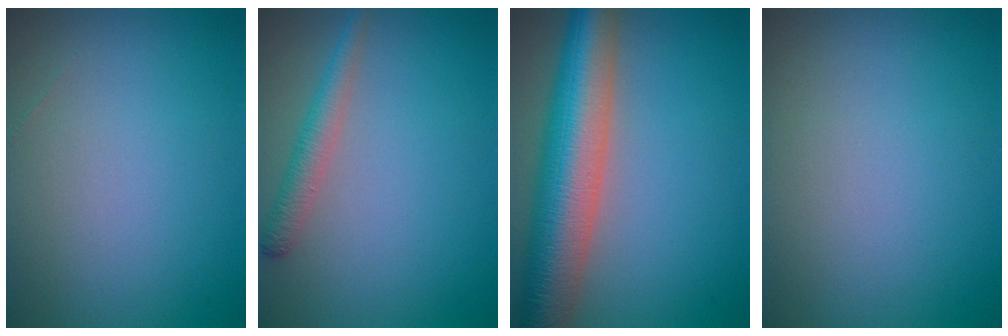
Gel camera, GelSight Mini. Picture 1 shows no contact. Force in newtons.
{"total": 2.2, "press": 2.2, "slide": 0.1}
{"total": 10.0, "press": 10.0, "slide": 0.3}
{"total": 0.0}